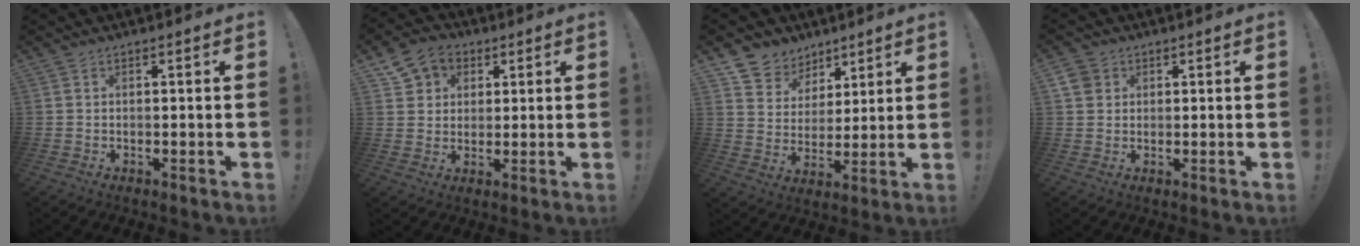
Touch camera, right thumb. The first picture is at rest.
{"total": 8.0, "force": [3.2, 7.0, 2.0], "torque": [-0.032, -0.012, 0.067]}
{"total": 9.0, "force": [5.6, 6.9, 1.0], "torque": [-0.021, -0.045, 0.115]}
{"total": 4.1, "force": [1.9, 3.5, 1.2], "torque": [-0.019, -0.002, 0.036]}